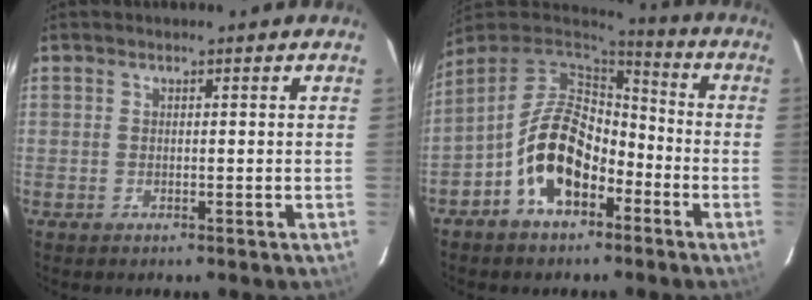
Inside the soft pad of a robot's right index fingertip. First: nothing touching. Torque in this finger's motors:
{"motor_torque": [0.76, -0.48, 1.05, 0.21]}